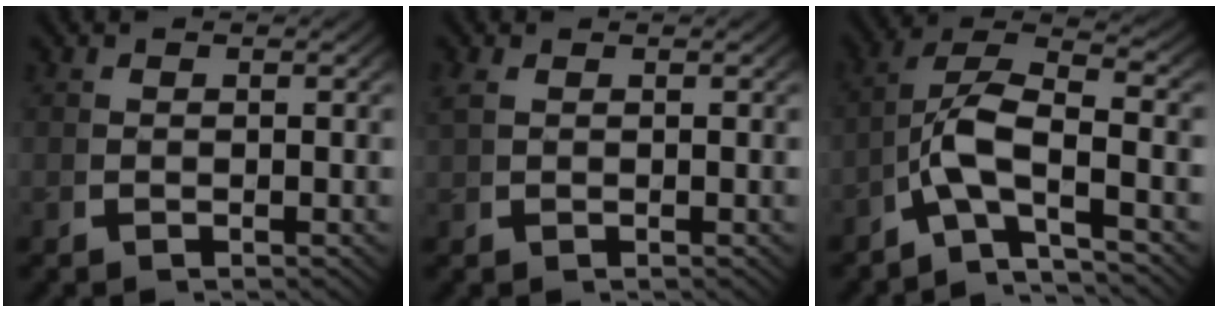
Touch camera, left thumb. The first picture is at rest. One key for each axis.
{"total": 0.8, "fx": 0.5, "fy": 0.3, "fz": 0.5, "tx": -0.019, "ty": -0.001, "tz": 0.016}
{"total": 8.2, "fx": -1.2, "fy": 5.1, "fz": 6.4, "tx": -0.146, "ty": -0.032, "tz": -0.017}